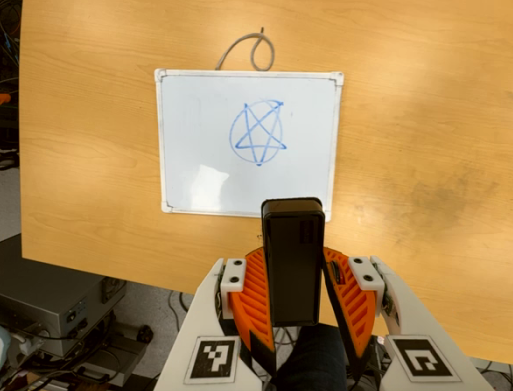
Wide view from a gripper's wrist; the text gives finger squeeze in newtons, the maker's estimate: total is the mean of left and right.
{"total": 5.0, "left": 4.9, "right": 5.1}